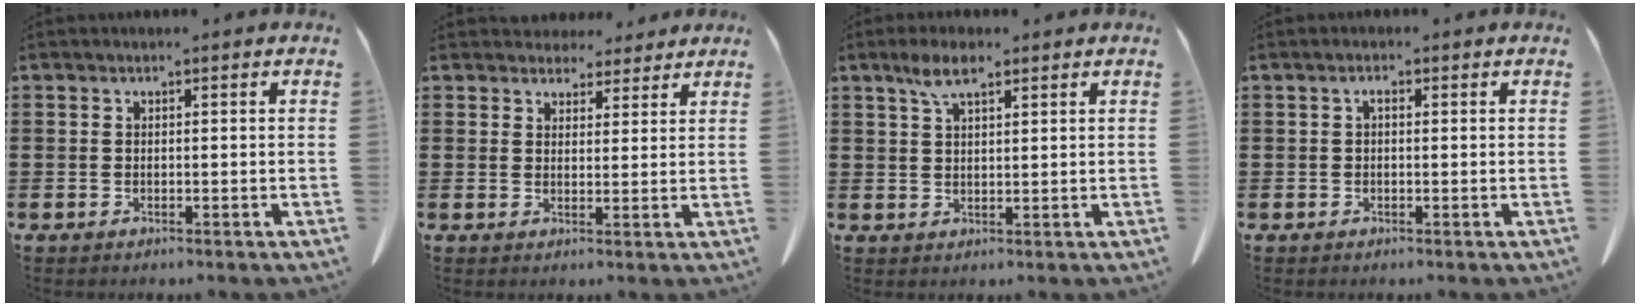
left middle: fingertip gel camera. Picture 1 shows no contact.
{"total": 4.0, "force": [3.7, 1.5, 0.4], "torque": [-0.012, -0.008, 0.071]}
{"total": 4.8, "force": [2.9, 1.5, 3.6], "torque": [-0.078, 0.004, 0.052]}
{"total": 1.3, "force": [0.1, 0.6, 1.2], "torque": [-0.025, 0.003, 0.001]}